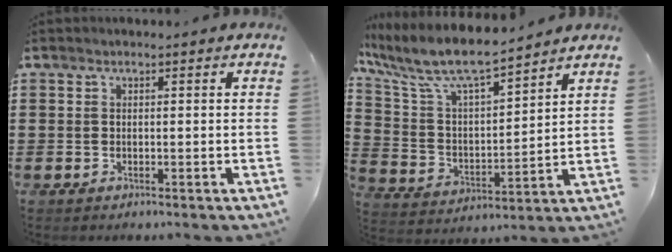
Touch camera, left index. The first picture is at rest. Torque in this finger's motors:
{"motor_torque": [1.48, -0.66, 0.38, 0.21]}